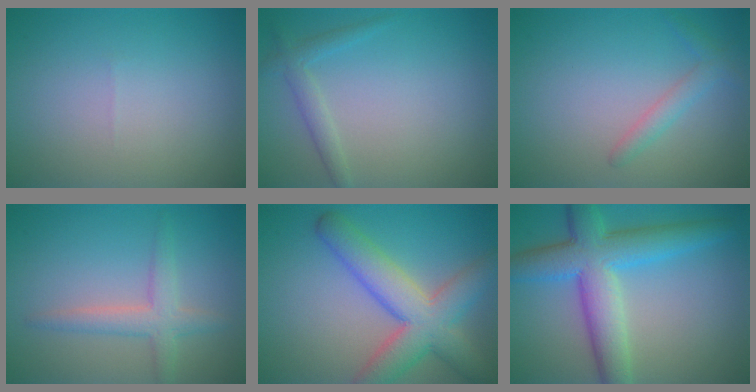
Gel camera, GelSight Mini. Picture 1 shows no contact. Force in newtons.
{"total": 1.8, "press": 1.8, "slide": 0.0}
{"total": 1.6, "press": 1.6, "slide": 0.1}
{"total": 2.9, "press": 2.9, "slide": 0.2}
{"total": 7.5, "press": 7.5, "slide": 0.4}
{"total": 7.7, "press": 7.7, "slide": 0.2}